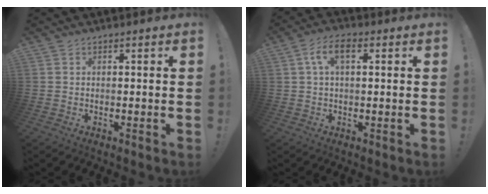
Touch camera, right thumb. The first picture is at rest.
{"total": 6.7, "force": [2.0, 3.3, 5.4], "torque": [-0.101, 0.012, 0.038]}